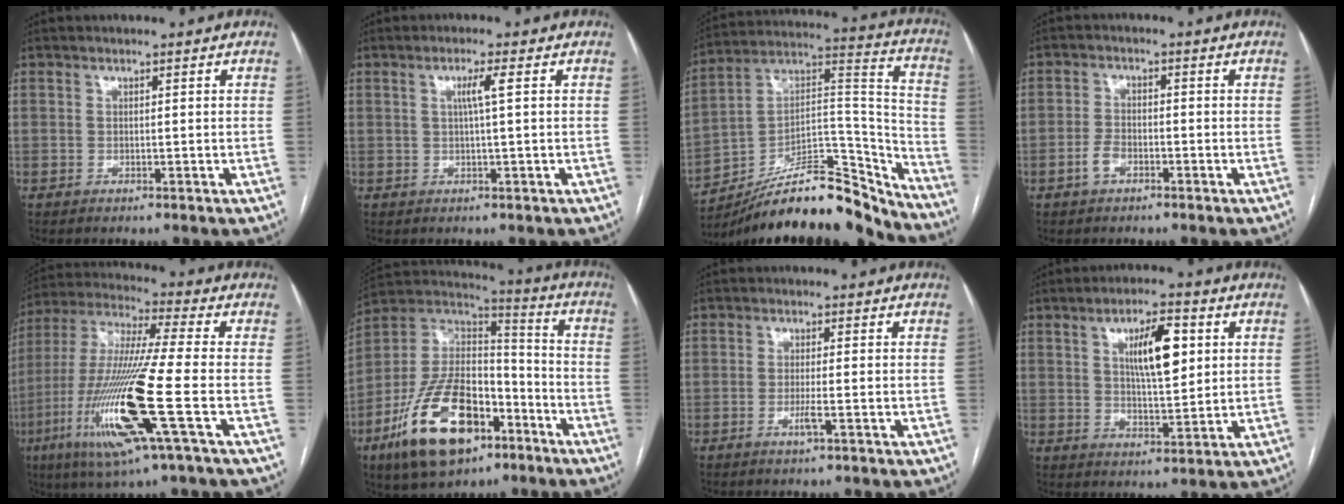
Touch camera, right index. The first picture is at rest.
{"total": 2.6, "force": [0.6, -0.4, 2.5], "torque": [-0.048, 0.002, 0.012]}
{"total": 23.7, "force": [-20.4, 5.2, 11.0], "torque": [-0.154, 0.052, -0.323]}
{"total": 3.0, "force": [-1.7, 1.5, 2.0], "torque": [-0.043, 0.006, -0.030]}
{"total": 19.7, "force": [-6.4, 0.2, 18.6], "torque": [-0.408, -0.026, -0.127]}
{"total": 21.7, "force": [-11.0, 10.1, 15.7], "torque": [-0.329, 0.000, -0.188]}
{"total": 2.2, "force": [-1.0, -0.2, 2.0], "torque": [-0.040, -0.005, -0.020]}
{"total": 8.9, "force": [2.7, 2.5, 8.2], "torque": [-0.140, 0.008, 0.051]}